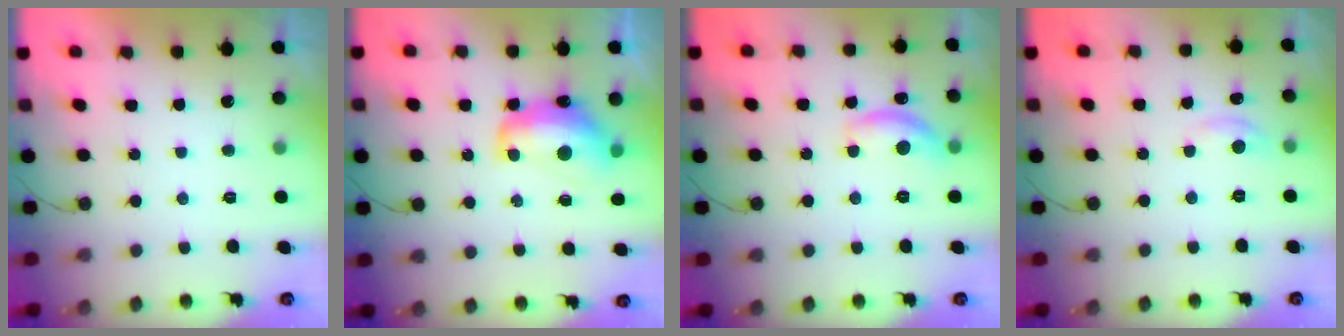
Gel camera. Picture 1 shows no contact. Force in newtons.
{"total": 12.7, "press": 12.6, "slide": 1.2}
{"total": 12.1, "press": 12.0, "slide": 0.7}
{"total": 3.2, "press": 3.2, "slide": 0.4}